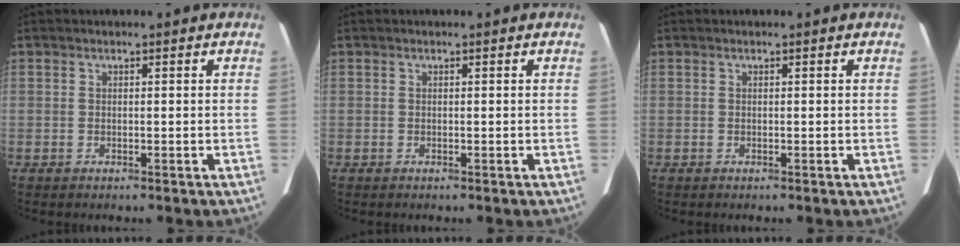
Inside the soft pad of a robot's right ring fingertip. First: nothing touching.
{"total": 0.0}
{"total": 0.0}